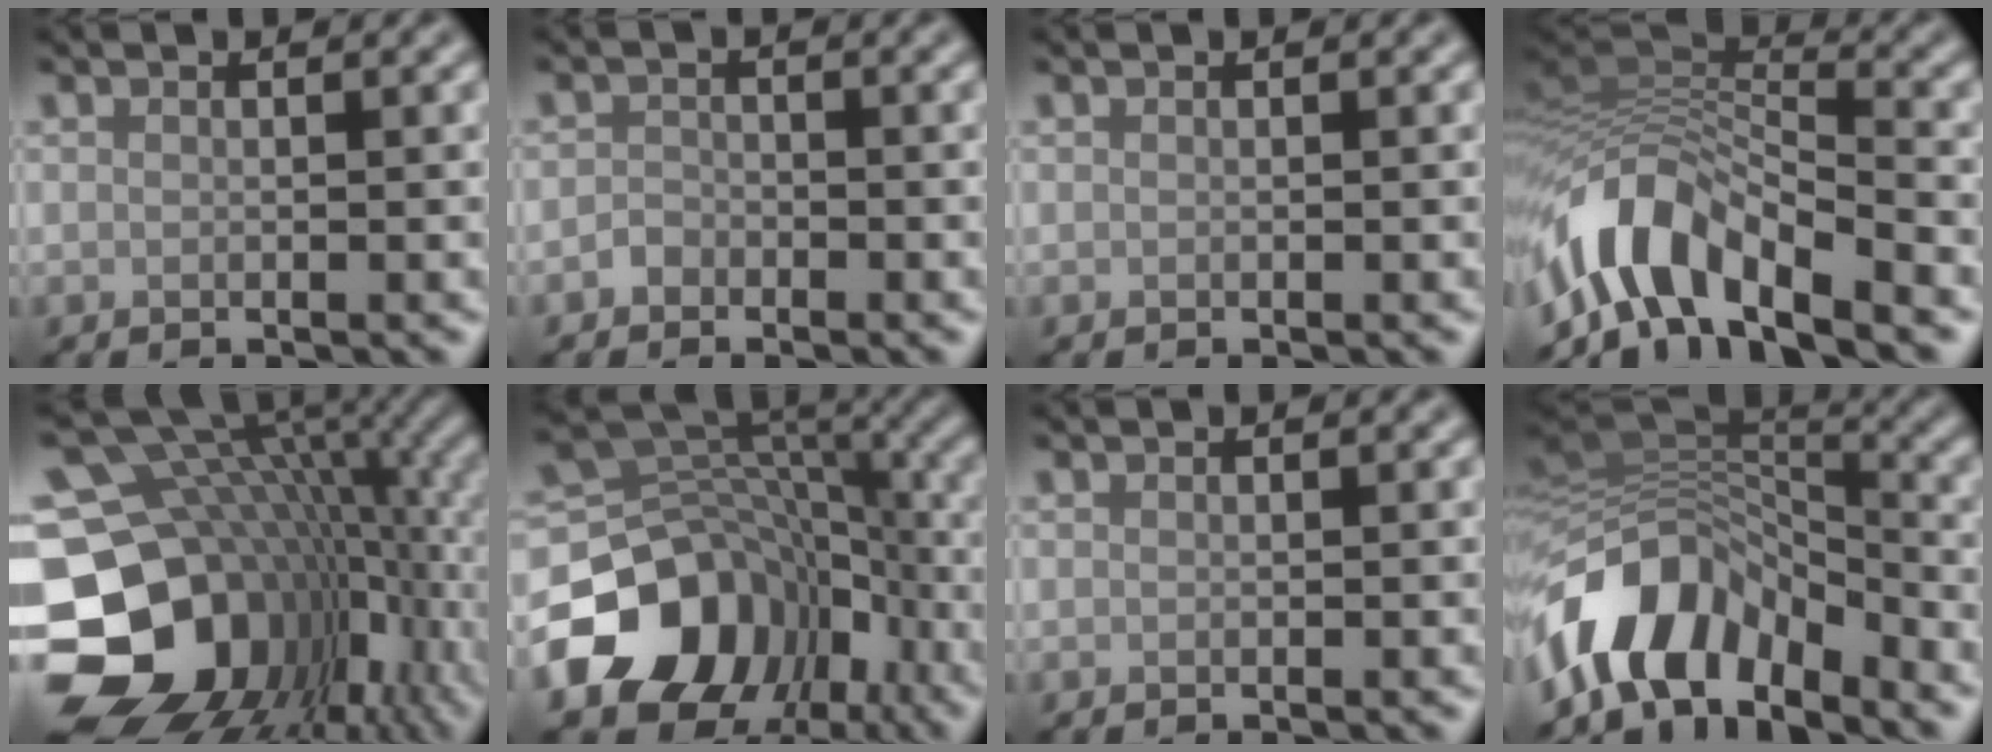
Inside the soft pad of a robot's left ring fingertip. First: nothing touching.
{"total": 1.1, "force": [-0.7, 0.8, 0.1], "torque": [0.000, 0.003, -0.016]}
{"total": 0.0}
{"total": 8.7, "force": [-5.4, 3.5, 5.9], "torque": [-0.093, 0.009, -0.110]}
{"total": 19.7, "force": [-4.6, 15.0, 11.9], "torque": [-0.220, -0.014, -0.047]}
{"total": 13.0, "force": [-6.1, 9.9, 5.7], "torque": [-0.119, -0.015, -0.095]}
{"total": 0.0}
{"total": 9.5, "force": [-6.1, 4.7, 5.5], "torque": [-0.090, 0.003, -0.118]}